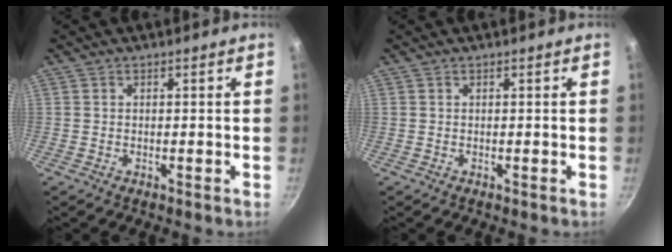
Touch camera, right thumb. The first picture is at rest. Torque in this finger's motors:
{"motor_torque": [-0.01, 0.01, 0.00, 0.00, 0.00]}